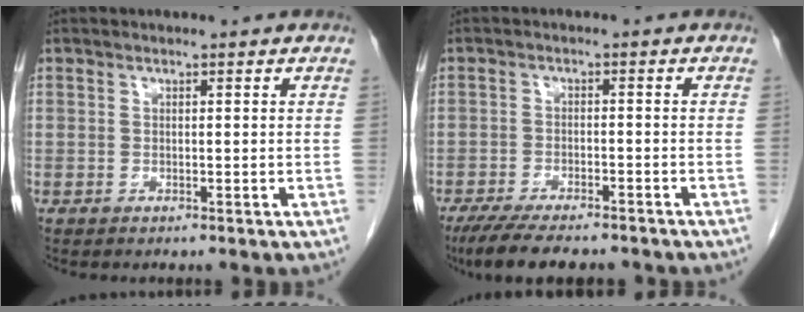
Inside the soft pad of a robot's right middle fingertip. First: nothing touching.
{"total": 11.4, "force": [-9.5, 2.6, 5.8], "torque": [-0.093, -0.016, -0.142]}